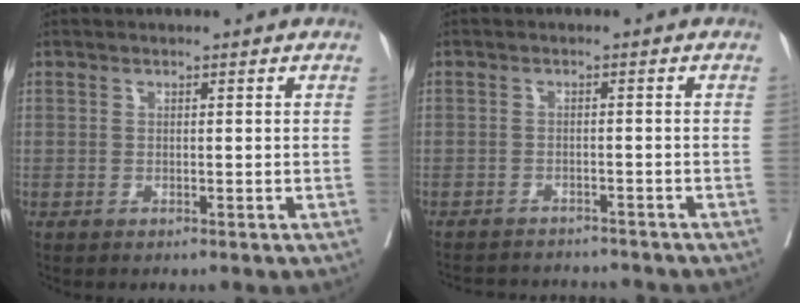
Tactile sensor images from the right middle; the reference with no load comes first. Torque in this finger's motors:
{"motor_torque": [0.38, -0.61, 0.04, 0.03]}